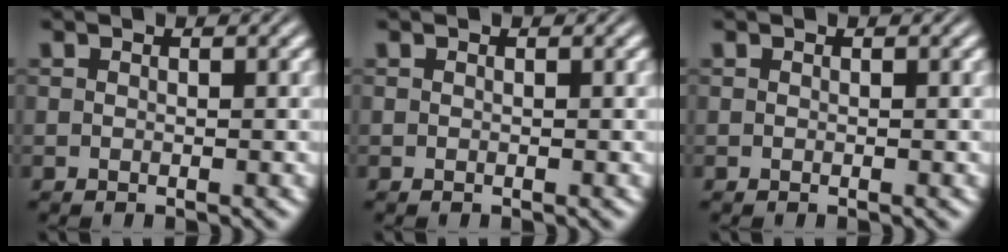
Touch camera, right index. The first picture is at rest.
{"total": 0.0}
{"total": 0.0}